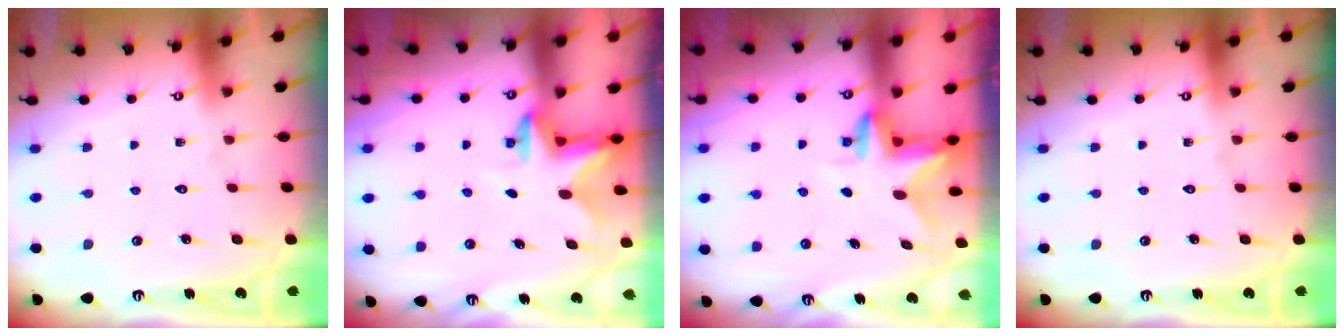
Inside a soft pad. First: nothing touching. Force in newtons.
{"total": 3.0, "press": 2.9, "slide": 0.6}
{"total": 3.1, "press": 3.1, "slide": 0.3}
{"total": 0.0}